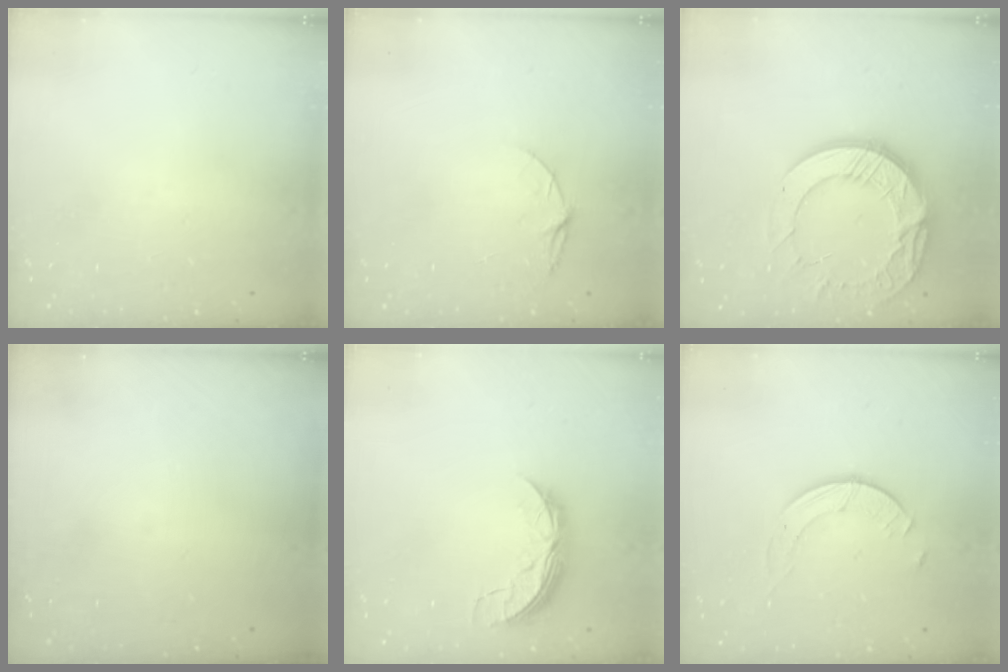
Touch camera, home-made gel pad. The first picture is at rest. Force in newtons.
{"total": 4.0, "press": 3.9, "slide": 0.4}
{"total": 15.9, "press": 15.9, "slide": 1.3}
{"total": 0.0}
{"total": 7.0, "press": 7.0, "slide": 0.4}
{"total": 3.0, "press": 3.0, "slide": 0.3}